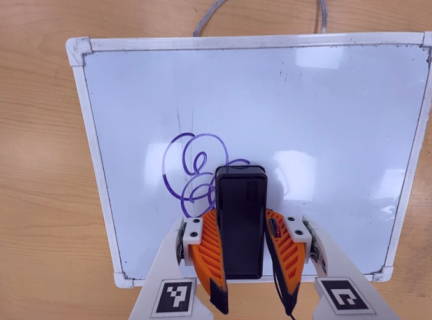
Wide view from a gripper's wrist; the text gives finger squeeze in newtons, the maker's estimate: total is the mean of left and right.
{"total": 9.4, "left": 8.6, "right": 10.2}